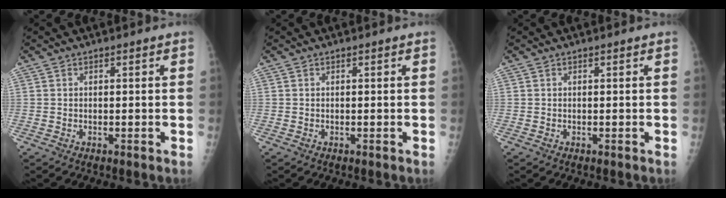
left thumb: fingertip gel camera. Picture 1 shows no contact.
{"total": 0.0}
{"total": 0.0}